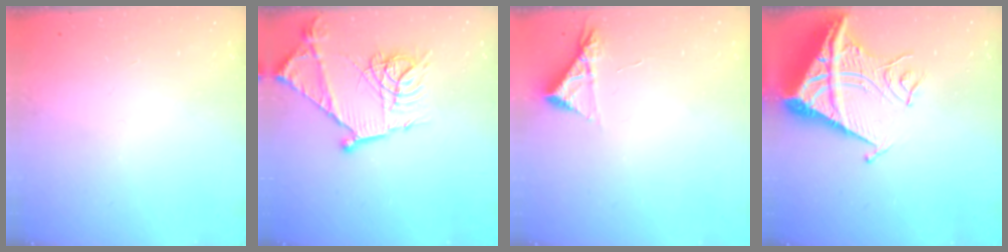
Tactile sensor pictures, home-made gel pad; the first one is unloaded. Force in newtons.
{"total": 16.5, "press": 16.4, "slide": 1.1}
{"total": 5.0, "press": 5.0, "slide": 0.8}
{"total": 11.9, "press": 11.8, "slide": 1.2}